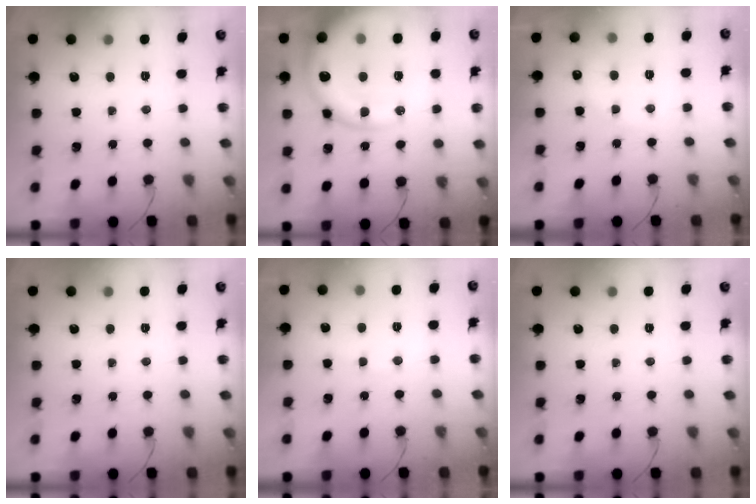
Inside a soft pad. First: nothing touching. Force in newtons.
{"total": 21.6, "press": 21.1, "slide": 4.6}
{"total": 6.3, "press": 6.2, "slide": 1.2}
{"total": 0.0}
{"total": 4.2, "press": 4.2, "slide": 0.7}
{"total": 0.0}